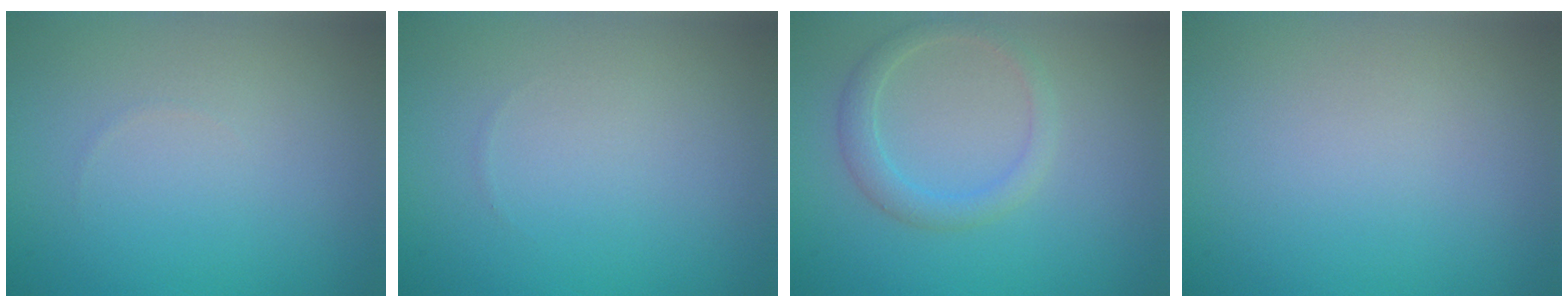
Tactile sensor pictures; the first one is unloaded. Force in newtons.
{"total": 0.0}
{"total": 2.2, "press": 2.1, "slide": 0.1}
{"total": 0.0}